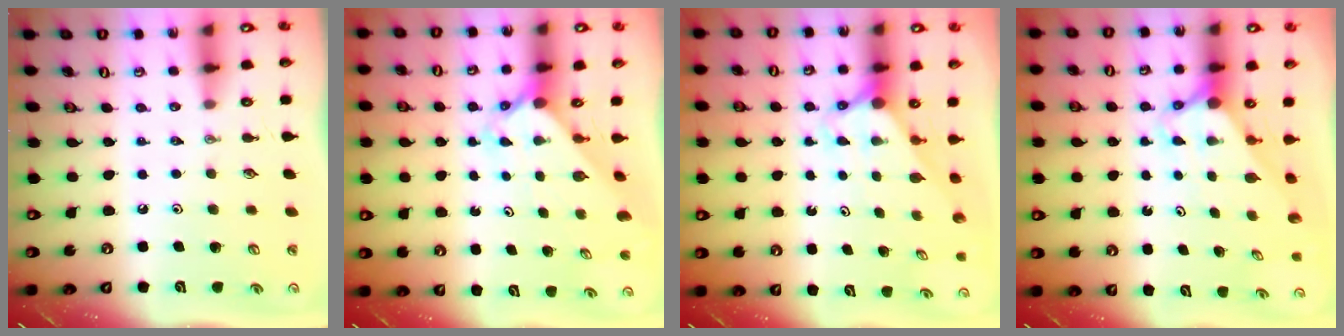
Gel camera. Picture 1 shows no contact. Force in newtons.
{"total": 2.4, "press": 2.3, "slide": 0.2}
{"total": 2.8, "press": 2.8, "slide": 0.1}
{"total": 2.7, "press": 2.7, "slide": 0.0}